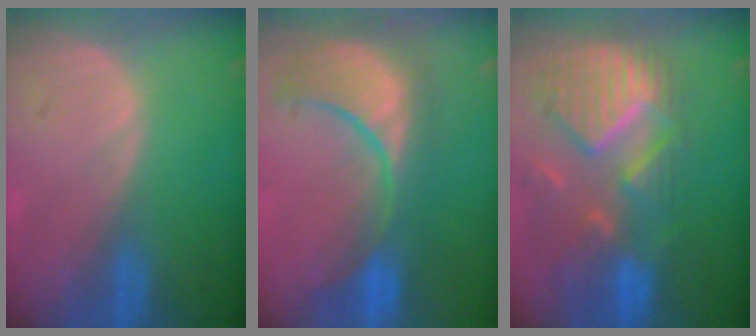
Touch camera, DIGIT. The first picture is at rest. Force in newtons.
{"total": 10.9, "press": 10.2, "slide": 3.9}
{"total": 11.8, "press": 10.3, "slide": 5.8}